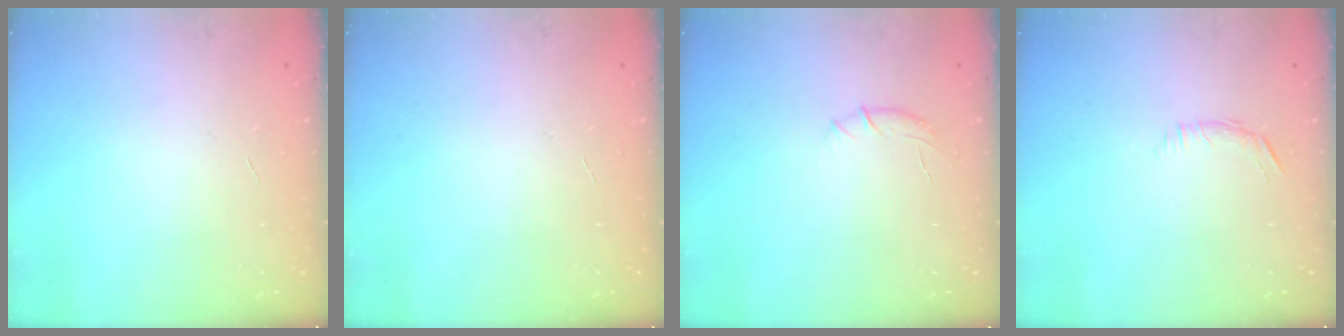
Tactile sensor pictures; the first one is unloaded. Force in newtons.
{"total": 0.0}
{"total": 6.5, "press": 6.3, "slide": 1.6}
{"total": 6.2, "press": 5.9, "slide": 1.9}